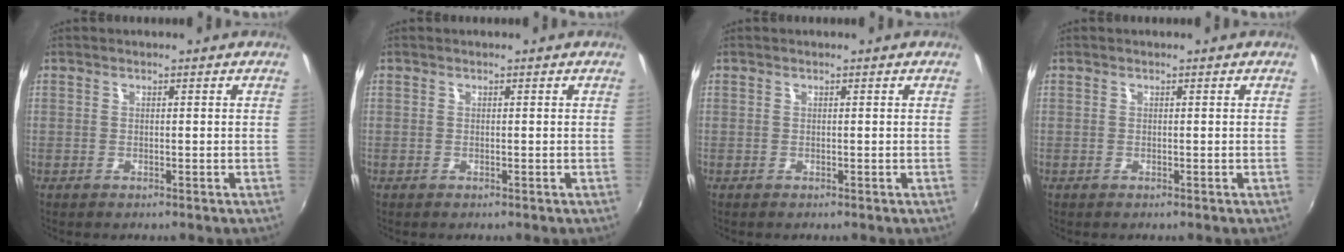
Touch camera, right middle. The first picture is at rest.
{"total": 0.0}
{"total": 0.0}
{"total": 0.0}